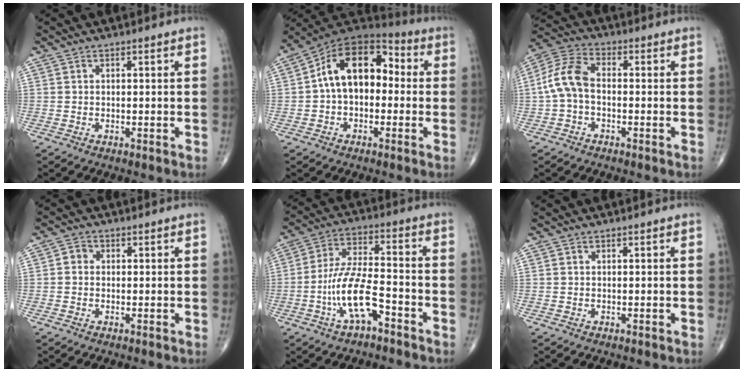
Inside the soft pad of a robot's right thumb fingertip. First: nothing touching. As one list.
[{"total": 15.0, "force": [0.5, 9.7, 11.5], "torque": [-0.154, 0.048, -0.007]}, {"total": 8.5, "force": [-0.8, 5.2, 6.7], "torque": [-0.138, 0.028, -0.028]}, {"total": 1.9, "force": [0.0, 1.7, 0.8], "torque": [-0.003, 0.005, -0.005]}, {"total": 11.6, "force": [-5.1, 4.2, 9.6], "torque": [-0.194, 0.043, -0.094]}, {"total": 0.0}]